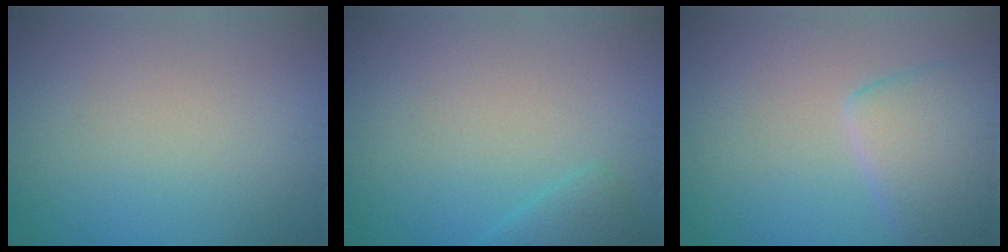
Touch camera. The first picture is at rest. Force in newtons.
{"total": 1.4, "press": 1.4, "slide": 0.1}
{"total": 4.3, "press": 4.3, "slide": 0.2}